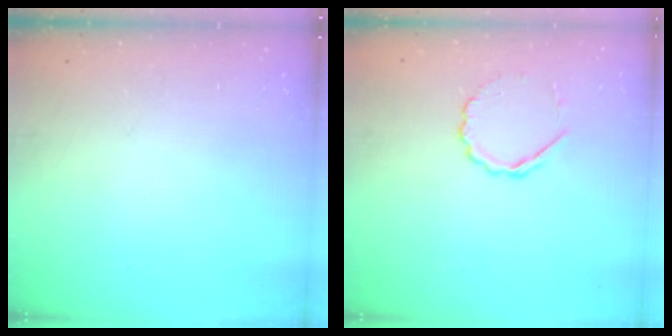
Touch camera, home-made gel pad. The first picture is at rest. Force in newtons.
{"total": 4.4, "press": 4.2, "slide": 1.5}